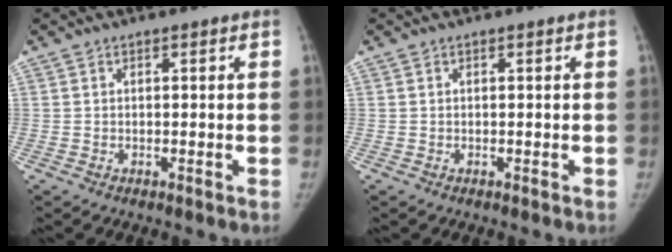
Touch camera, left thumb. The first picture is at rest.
{"total": 0.0}